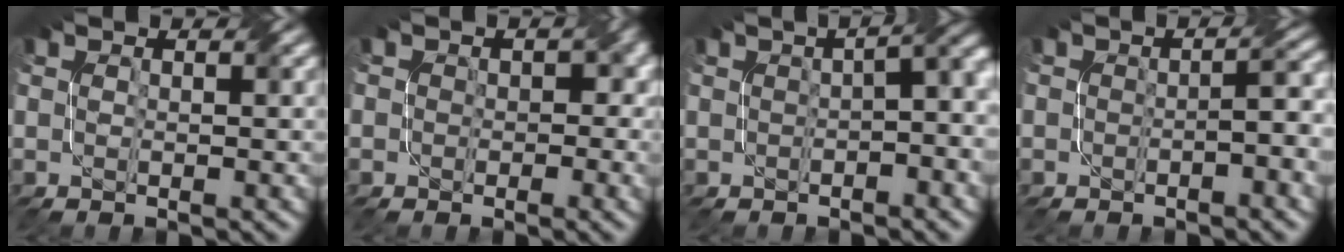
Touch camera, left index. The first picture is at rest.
{"total": 3.4, "force": [-0.4, 2.8, 1.9], "torque": [0.001, 0.005, -0.004]}
{"total": 7.4, "force": [0.1, 3.3, 6.7], "torque": [-0.029, 0.027, -0.011]}
{"total": 2.2, "force": [-1.2, 0.6, 1.8], "torque": [-0.024, 0.013, -0.017]}